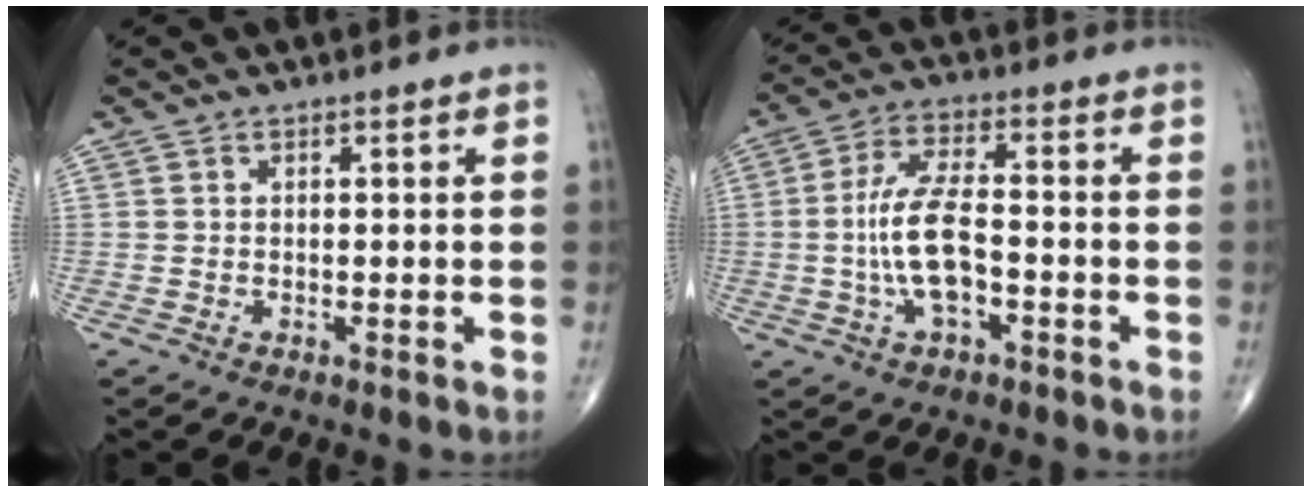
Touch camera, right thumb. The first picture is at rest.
{"total": 9.9, "force": [-1.9, 3.9, 8.9], "torque": [-0.183, 0.024, -0.040]}